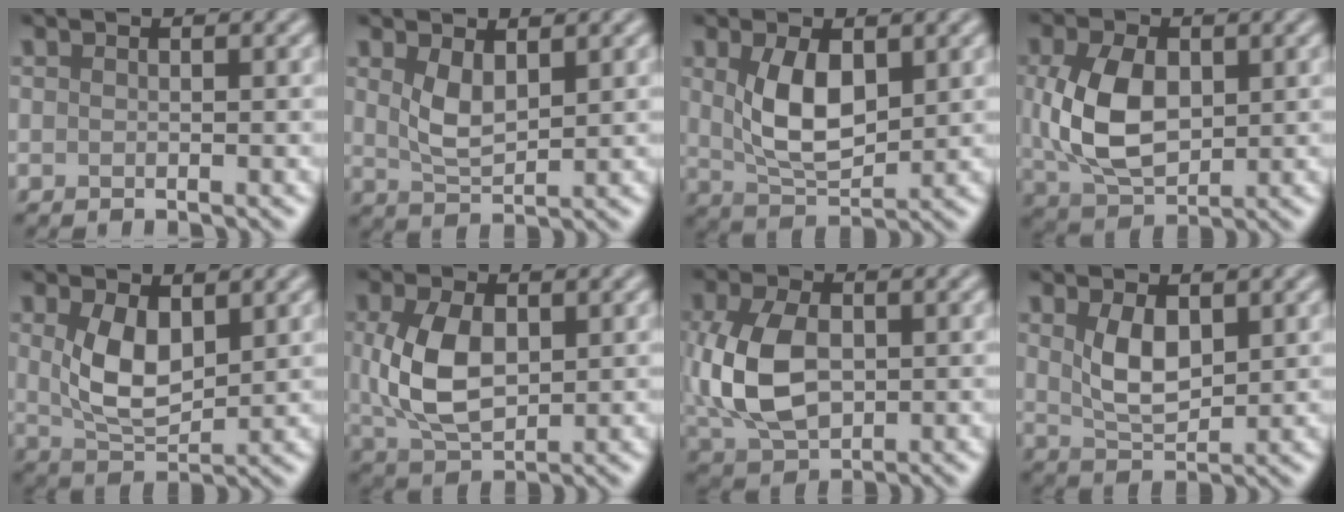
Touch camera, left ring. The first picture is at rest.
{"total": 3.0, "force": [1.2, 1.4, 2.4], "torque": [-0.055, -0.005, 0.030]}
{"total": 5.5, "force": [1.2, 2.9, 4.6], "torque": [-0.096, -0.003, 0.029]}
{"total": 7.0, "force": [0.6, 4.5, 5.3], "torque": [-0.118, 0.000, 0.017]}
{"total": 5.0, "force": [1.3, 2.7, 4.0], "torque": [-0.090, -0.004, 0.031]}
{"total": 6.3, "force": [0.7, 3.8, 4.9], "torque": [-0.111, 0.000, 0.020]}
{"total": 7.7, "force": [0.0, 5.1, 5.8], "torque": [-0.140, -0.002, 0.001]}
{"total": 3.8, "force": [1.2, 2.0, 3.0], "torque": [-0.067, -0.004, 0.028]}